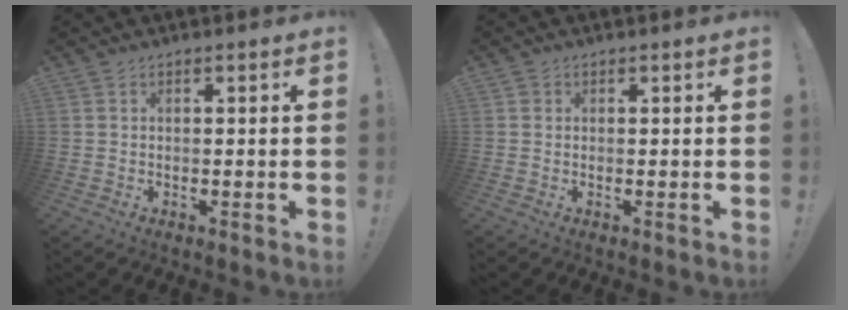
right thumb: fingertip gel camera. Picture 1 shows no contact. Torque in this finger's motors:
{"motor_torque": [-0.12, -0.01, -0.07, 0.15, -0.05]}